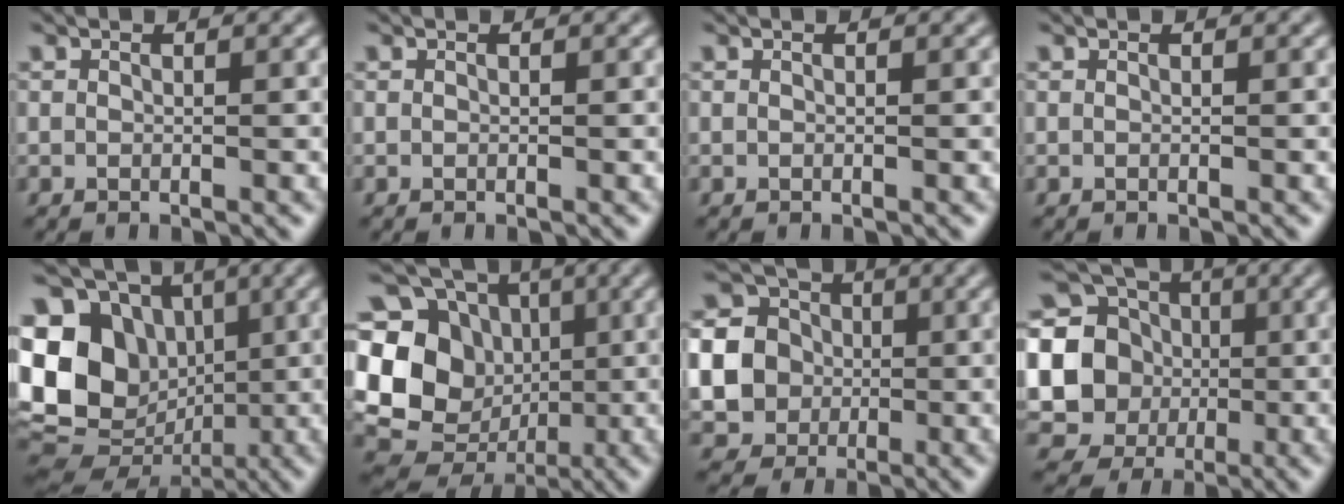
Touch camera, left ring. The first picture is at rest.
{"total": 0.0}
{"total": 0.0}
{"total": 0.0}
{"total": 15.8, "force": [0.7, 13.2, 8.6], "torque": [-0.182, 0.010, -0.003]}
{"total": 14.5, "force": [0.0, 12.6, 7.0], "torque": [-0.160, 0.011, -0.013]}
{"total": 13.6, "force": [-0.5, 12.9, 4.3], "torque": [-0.143, -0.009, -0.025]}
{"total": 18.9, "force": [0.9, 17.9, 6.1], "torque": [-0.165, -0.001, -0.012]}